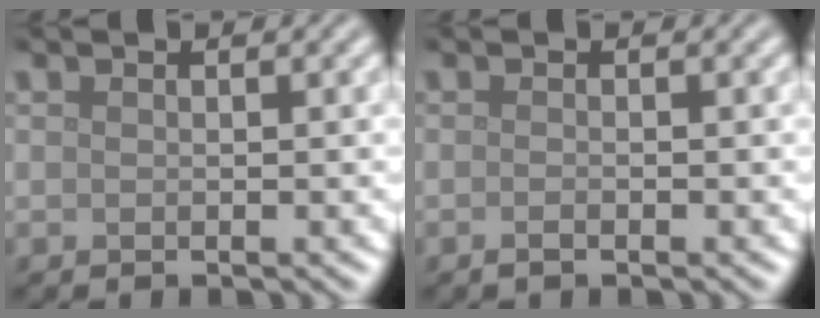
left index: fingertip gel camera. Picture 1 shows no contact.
{"total": 0.7, "force": [-0.4, 0.2, 0.5], "torque": [-0.011, -0.001, -0.007]}